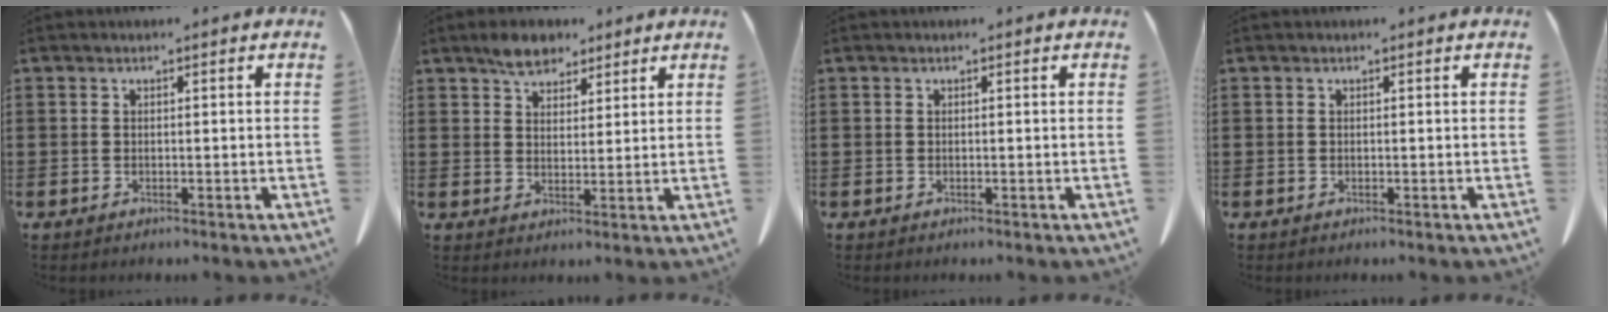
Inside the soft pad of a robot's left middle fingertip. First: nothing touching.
{"total": 5.0, "force": [4.0, 2.5, 1.6], "torque": [-0.036, 0.002, 0.076]}
{"total": 0.0}
{"total": 0.0}